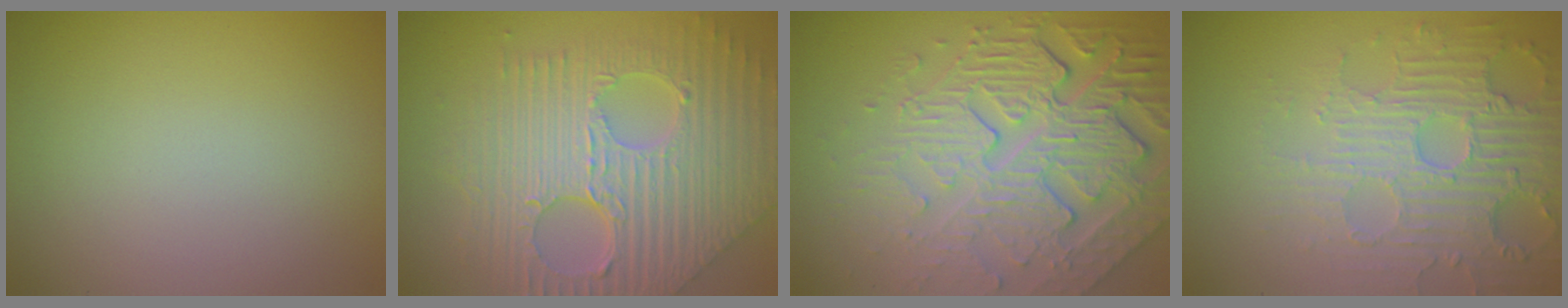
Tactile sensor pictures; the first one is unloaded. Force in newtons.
{"total": 10.2, "press": 7.0, "slide": 7.4}
{"total": 8.6, "press": 5.9, "slide": 6.3}
{"total": 4.5, "press": 4.4, "slide": 0.6}